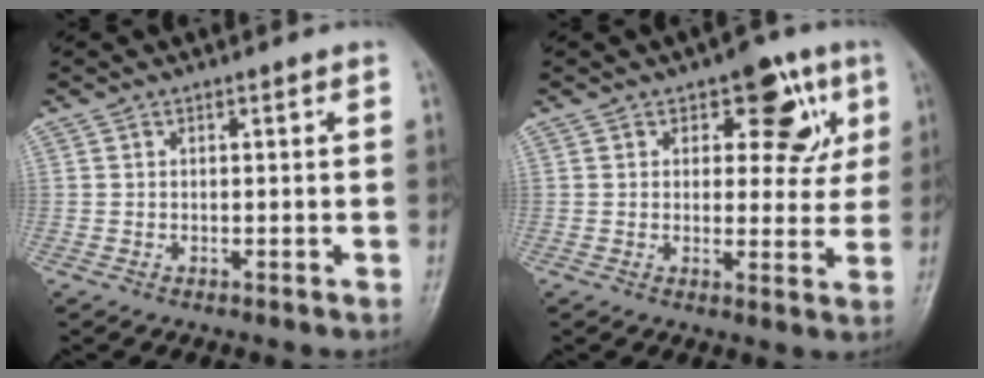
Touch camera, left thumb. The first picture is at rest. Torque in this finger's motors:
{"motor_torque": [0.84, 0.68, 0.40, -0.62, 0.02]}